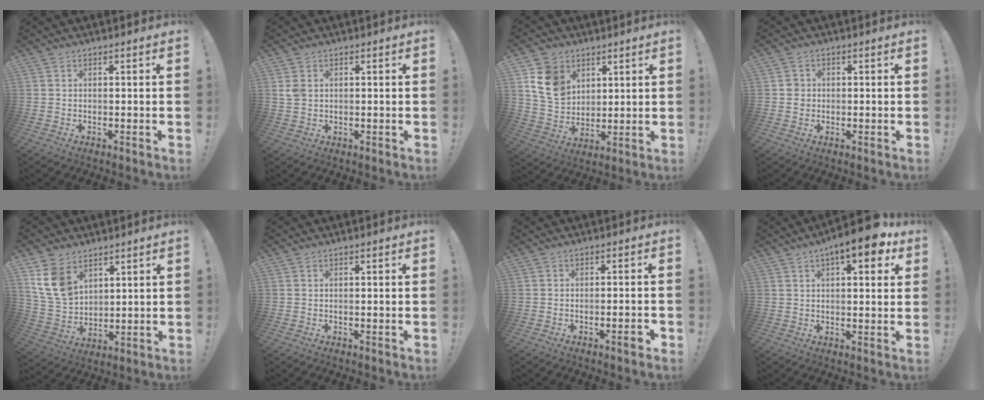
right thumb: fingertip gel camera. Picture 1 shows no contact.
{"total": 2.9, "force": [1.1, 2.0, 1.7], "torque": [-0.021, -0.003, 0.020]}
{"total": 12.3, "force": [5.7, 9.5, 5.2], "torque": [-0.079, -0.022, 0.118]}
{"total": 2.8, "force": [0.0, 2.6, 0.8], "torque": [-0.003, 0.002, -0.002]}
{"total": 11.8, "force": [6.4, 8.1, 5.8], "torque": [-0.108, -0.031, 0.130]}
{"total": 0.0}
{"total": 3.4, "force": [-1.9, 0.3, 2.8], "torque": [-0.047, 0.007, -0.031]}
{"total": 9.6, "force": [5.2, 3.0, 7.5], "torque": [-0.093, -0.027, 0.080]}